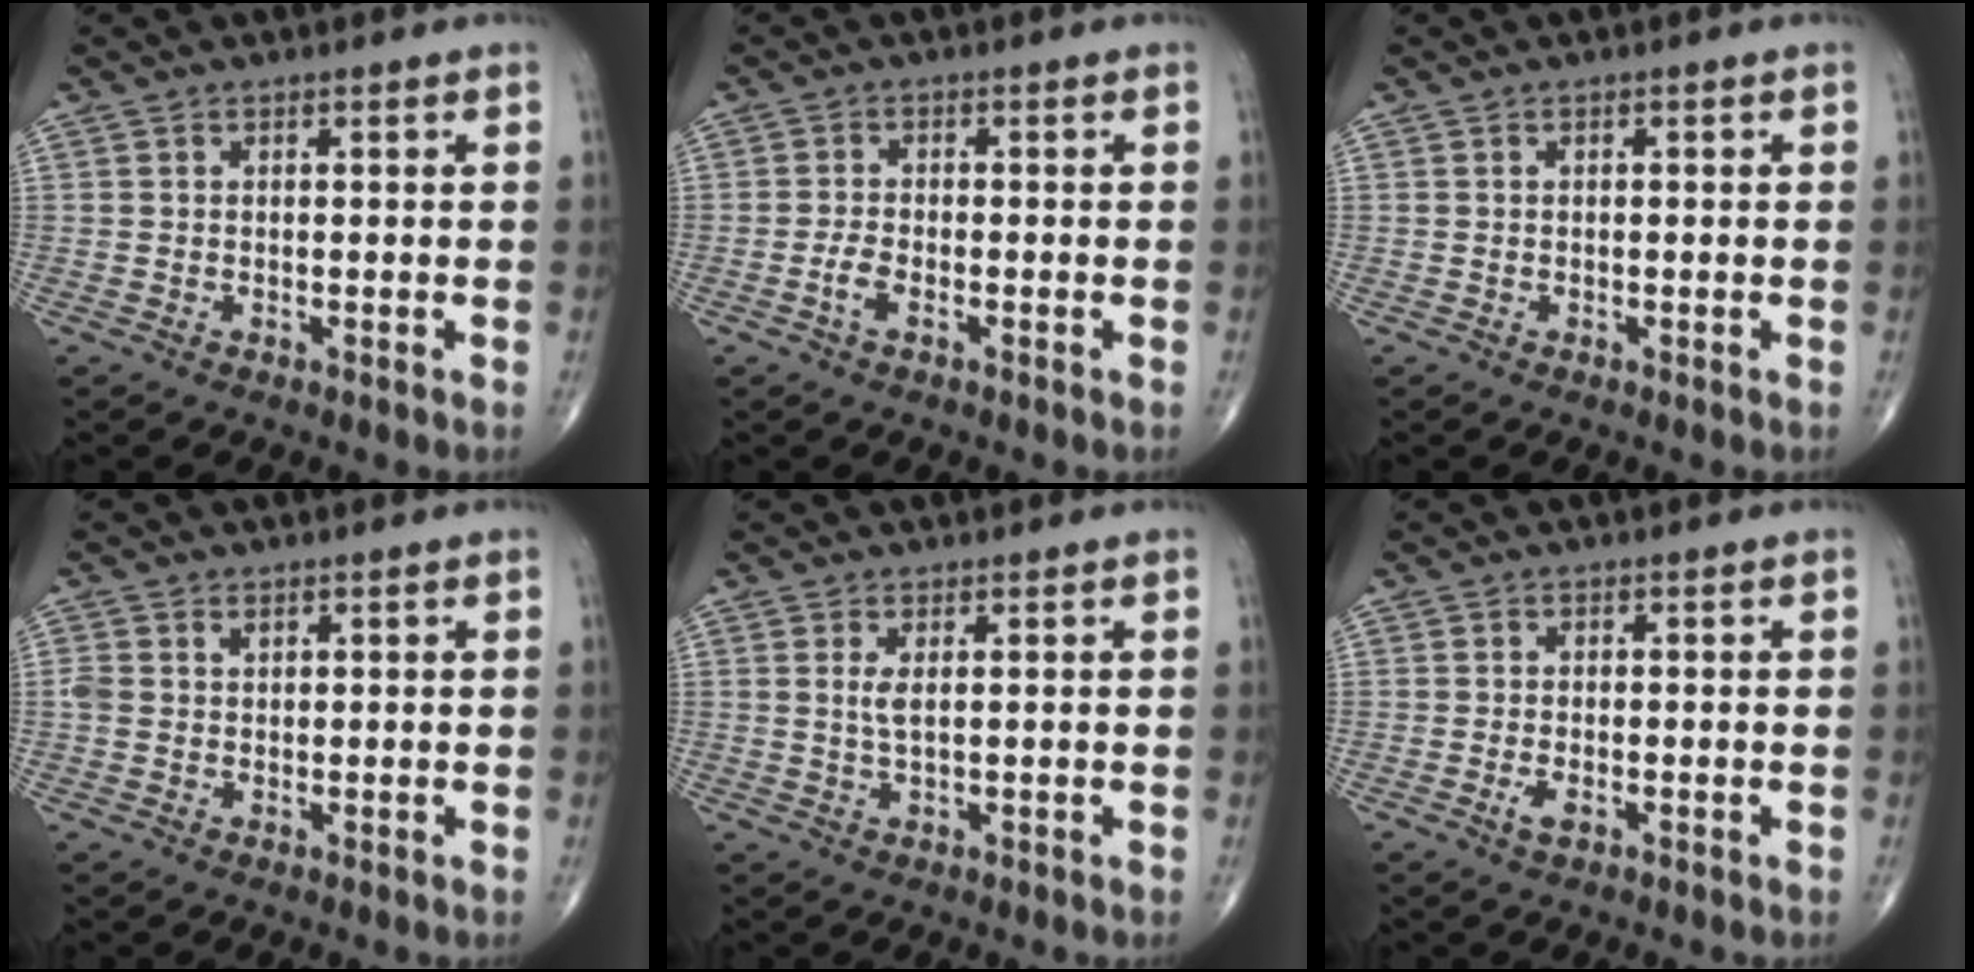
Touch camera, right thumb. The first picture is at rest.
{"total": 2.6, "force": [-1.2, 1.0, 2.1], "torque": [-0.049, 0.009, -0.026]}
{"total": 0.0}
{"total": 2.0, "force": [0.7, 1.5, 1.1], "torque": [-0.023, 0.002, 0.016]}
{"total": 2.1, "force": [0.6, 0.5, 2.0], "torque": [-0.047, -0.006, 0.017]}
{"total": 1.9, "force": [-0.7, 0.8, 1.6], "torque": [-0.032, -0.002, -0.012]}